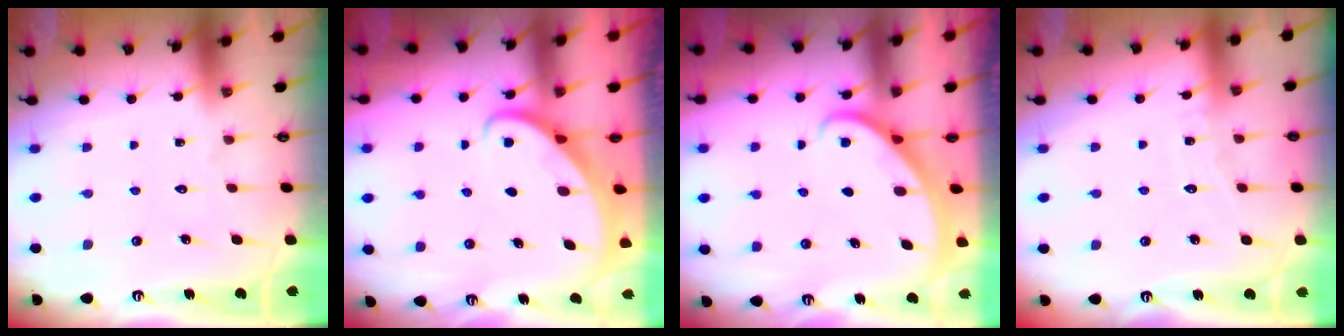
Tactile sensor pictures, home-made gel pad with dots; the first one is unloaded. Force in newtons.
{"total": 2.6, "press": 2.6, "slide": 0.2}
{"total": 2.0, "press": 2.0, "slide": 0.2}
{"total": 4.7, "press": 4.6, "slide": 0.5}